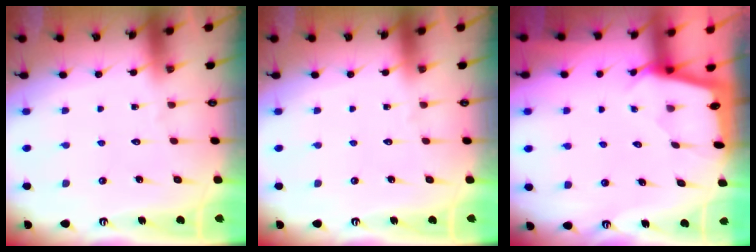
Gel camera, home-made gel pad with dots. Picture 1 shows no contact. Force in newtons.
{"total": 0.0}
{"total": 1.5, "press": 1.5, "slide": 0.2}